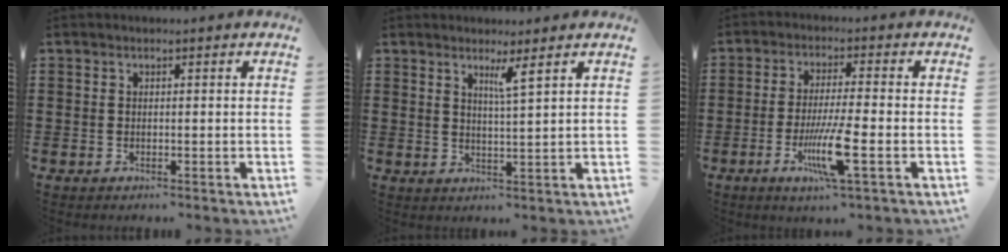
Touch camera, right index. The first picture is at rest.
{"total": 2.8, "force": [2.0, -0.5, 1.9], "torque": [-0.034, -0.009, 0.033]}
{"total": 8.6, "force": [-3.1, 1.1, 8.0], "torque": [-0.161, -0.018, -0.059]}